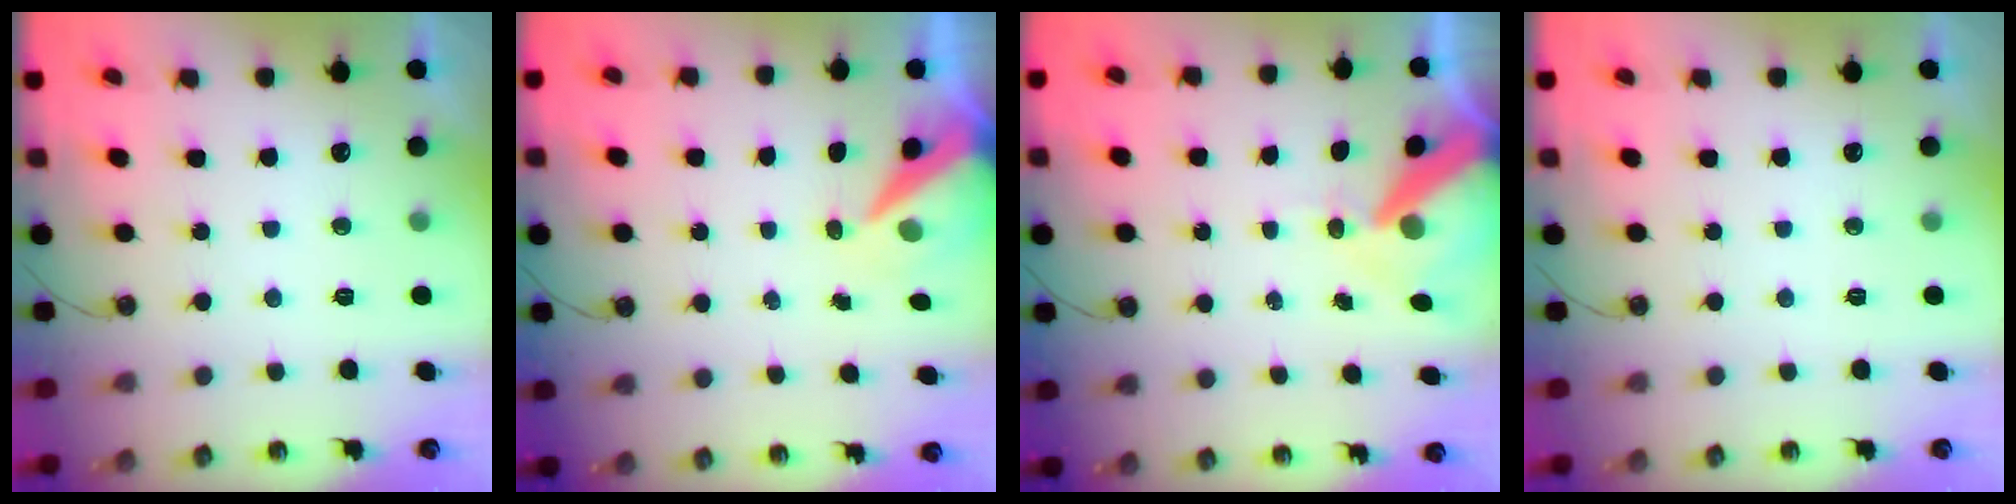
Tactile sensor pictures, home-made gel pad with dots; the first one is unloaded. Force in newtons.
{"total": 8.3, "press": 8.2, "slide": 1.0}
{"total": 11.9, "press": 11.8, "slide": 1.4}
{"total": 0.0}